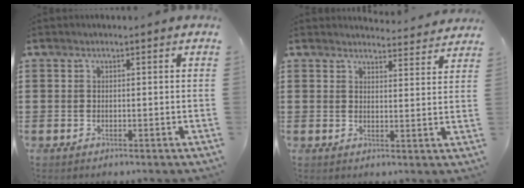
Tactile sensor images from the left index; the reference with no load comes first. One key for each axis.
{"total": 3.2, "fx": 3.2, "fy": 0.4, "fz": 0.1, "tx": -0.007, "ty": -0.021, "tz": 0.057}